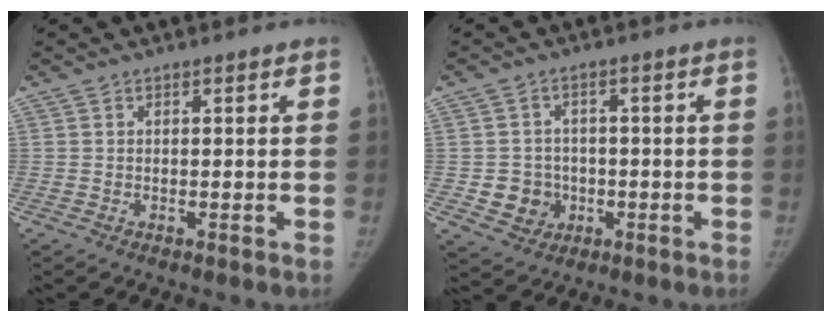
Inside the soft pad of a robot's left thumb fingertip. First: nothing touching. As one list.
[{"total": 6.0, "force": [-1.1, 5.6, 1.7], "torque": [0.001, 0.009, -0.011]}]